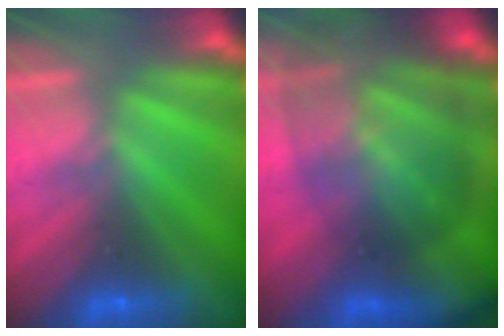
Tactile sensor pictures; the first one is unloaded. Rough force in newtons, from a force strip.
{"total": 9.7}